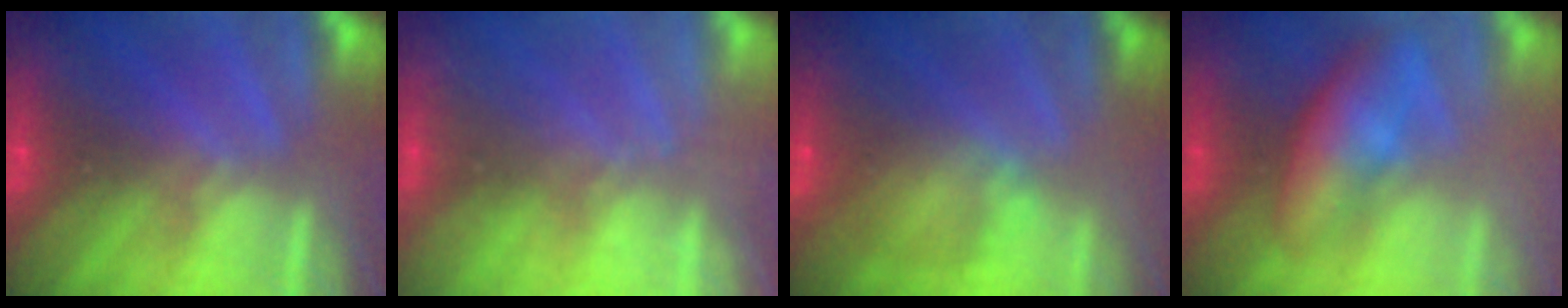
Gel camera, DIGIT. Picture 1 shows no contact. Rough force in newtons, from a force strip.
{"total": 1.7}
{"total": 8.5}
{"total": 3.4}